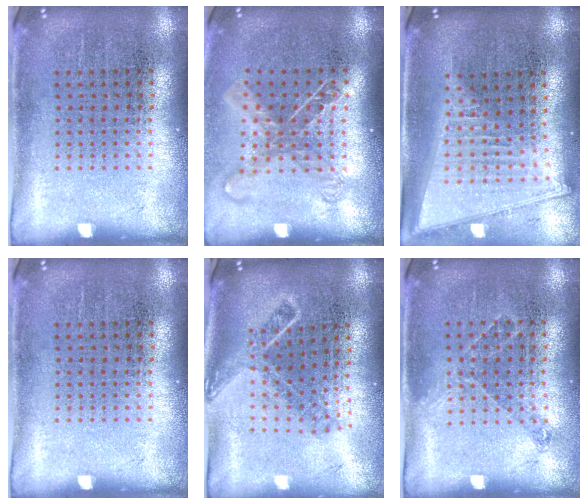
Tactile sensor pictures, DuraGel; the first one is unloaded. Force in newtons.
{"total": 1.6, "press": 1.3, "slide": 1.0}
{"total": 2.0, "press": 1.7, "slide": 1.0}
{"total": 0.0}
{"total": 1.7, "press": 1.2, "slide": 1.2}
{"total": 0.9, "press": 0.7, "slide": 0.5}